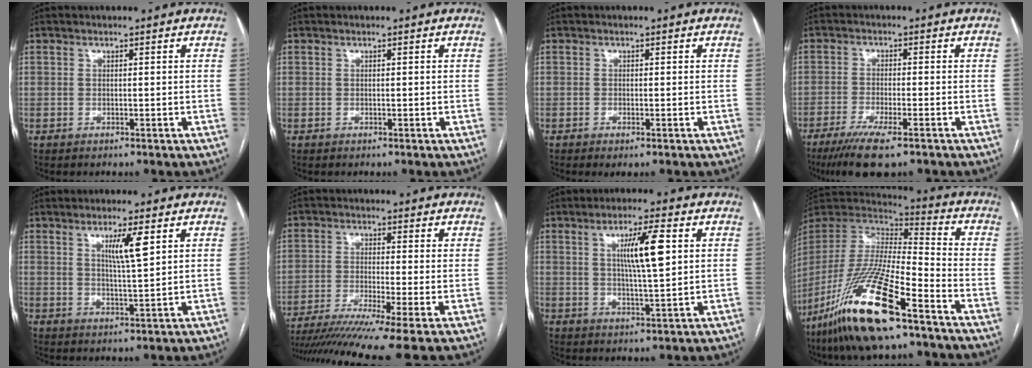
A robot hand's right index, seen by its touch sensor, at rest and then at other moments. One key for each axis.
{"total": 0.0}
{"total": 1.2, "fx": -0.6, "fy": 0.3, "fz": 1.0, "tx": -0.016, "ty": -0.001, "tz": -0.006}
{"total": 8.2, "fx": -5.6, "fy": 1.0, "fz": 5.9, "tx": -0.100, "ty": -0.019, "tz": -0.087}
{"total": 5.5, "fx": 2.4, "fy": 0.2, "fz": 5.0, "tx": -0.086, "ty": -0.005, "tz": 0.041}
{"total": 13.1, "fx": -10.0, "fy": -1.8, "fz": 8.2, "tx": -0.136, "ty": -0.031, "tz": -0.161}
{"total": 8.2, "fx": 2.2, "fy": 0.6, "fz": 7.9, "tx": -0.138, "ty": 0.002, "tz": 0.039}
{"total": 22.5, "fx": -14.0, "fy": 3.2, "fz": 17.4, "tx": -0.372, "ty": -0.054, "tz": -0.264}